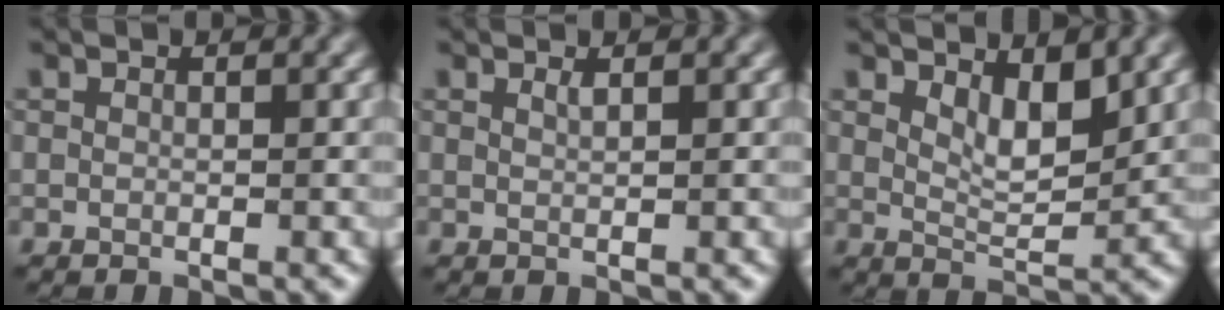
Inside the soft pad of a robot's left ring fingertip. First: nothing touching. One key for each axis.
{"total": 0.6, "fx": 0.4, "fy": 0.1, "fz": 0.4, "tx": -0.006, "ty": -0.001, "tz": 0.008}
{"total": 3.5, "fx": 1.9, "fy": 1.3, "fz": 2.6, "tx": -0.049, "ty": -0.010, "tz": 0.034}